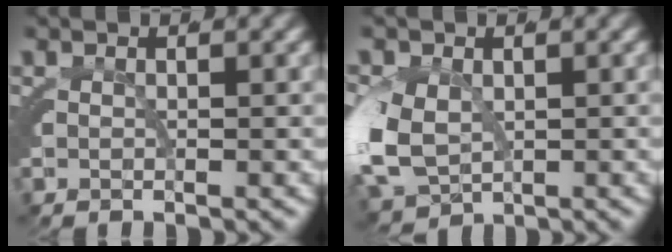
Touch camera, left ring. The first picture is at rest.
{"total": 6.2, "force": [-1.0, 5.1, 3.5], "torque": [-0.109, -0.039, 0.006]}